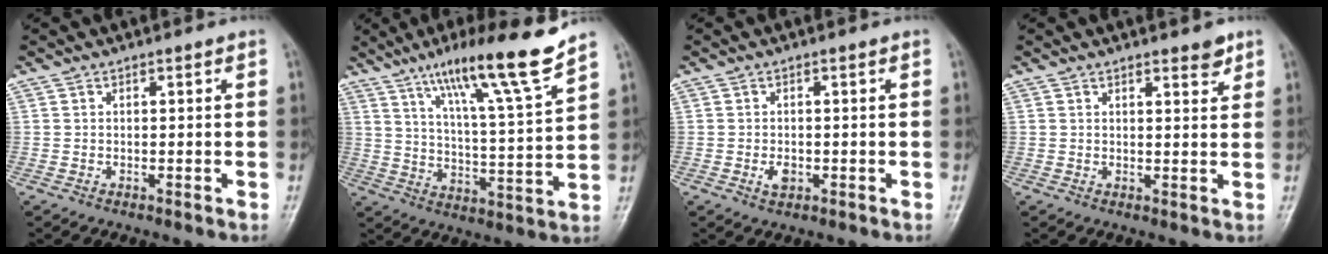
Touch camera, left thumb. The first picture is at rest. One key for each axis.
{"total": 16.1, "fx": 11.6, "fy": 0.6, "fz": 11.1, "tx": -0.169, "ty": -0.065, "tz": 0.191}
{"total": 2.4, "fx": -0.7, "fy": 1.6, "fz": 1.6, "tx": -0.022, "ty": 0.000, "tz": -0.011}
{"total": 3.0, "fx": 2.2, "fy": 1.1, "fz": 1.8, "tx": -0.011, "ty": -0.013, "tz": 0.029}